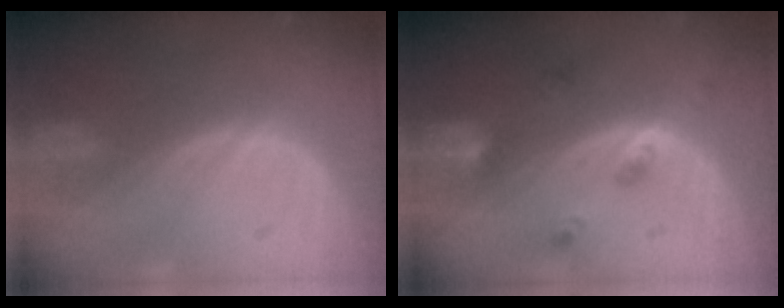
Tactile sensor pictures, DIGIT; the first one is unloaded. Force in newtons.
{"total": 4.4, "press": 4.1, "slide": 1.6}